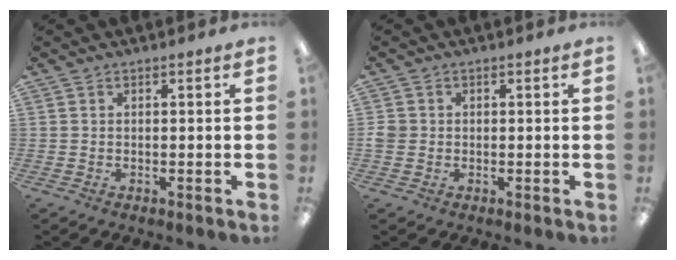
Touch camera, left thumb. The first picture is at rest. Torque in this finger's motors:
{"motor_torque": [-0.02, 0.01, 0.13, -0.12, 0.00]}